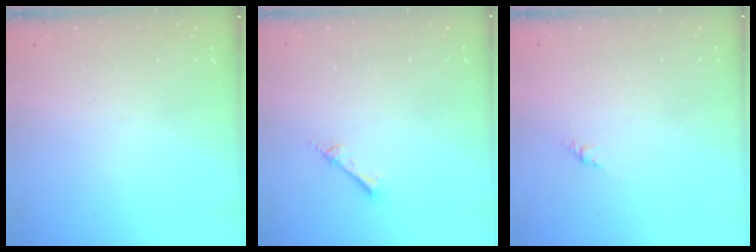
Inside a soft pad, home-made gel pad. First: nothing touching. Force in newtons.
{"total": 2.0, "press": 2.0, "slide": 0.2}
{"total": 2.7, "press": 2.6, "slide": 0.7}